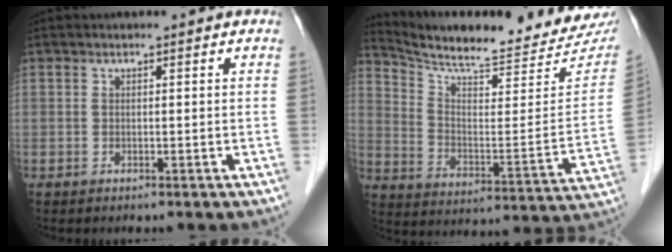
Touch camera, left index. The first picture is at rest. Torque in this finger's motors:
{"motor_torque": [-1.02, -1.12, 0.01, 0.02]}